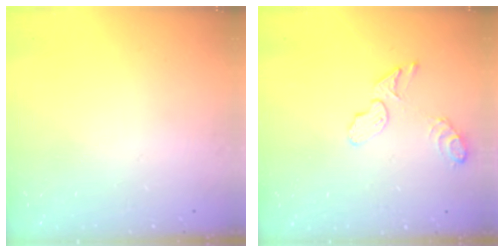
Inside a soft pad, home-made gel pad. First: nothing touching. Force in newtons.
{"total": 7.5, "press": 7.5, "slide": 1.0}